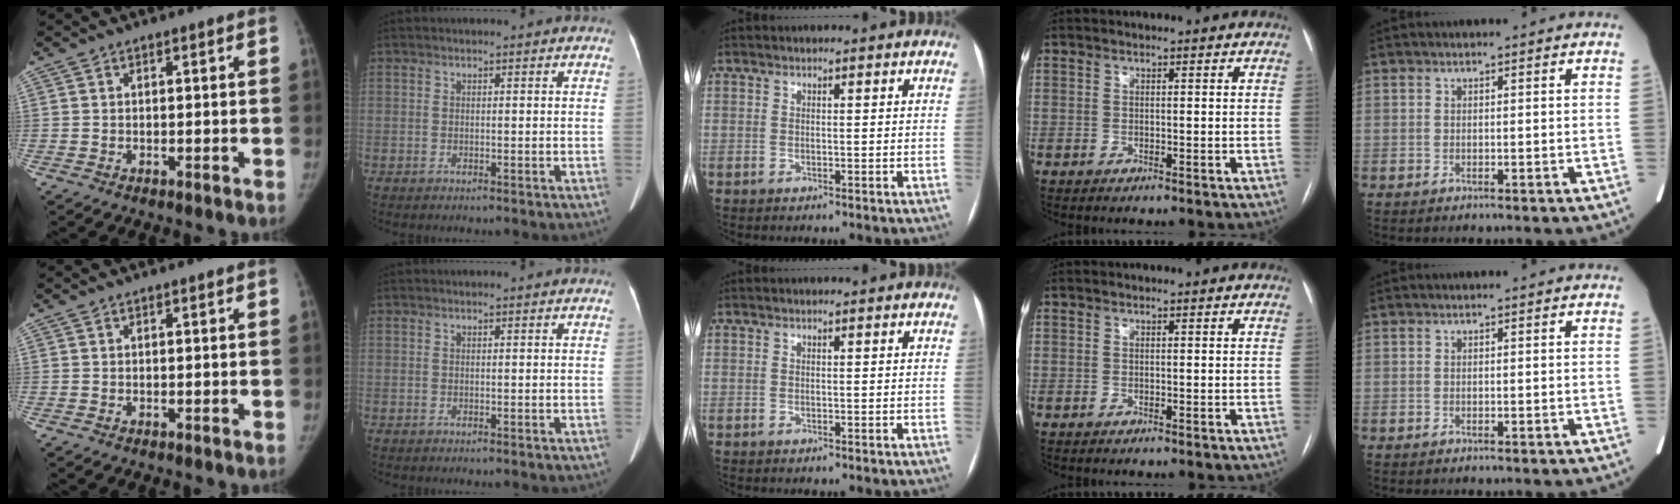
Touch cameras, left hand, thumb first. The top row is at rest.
{}